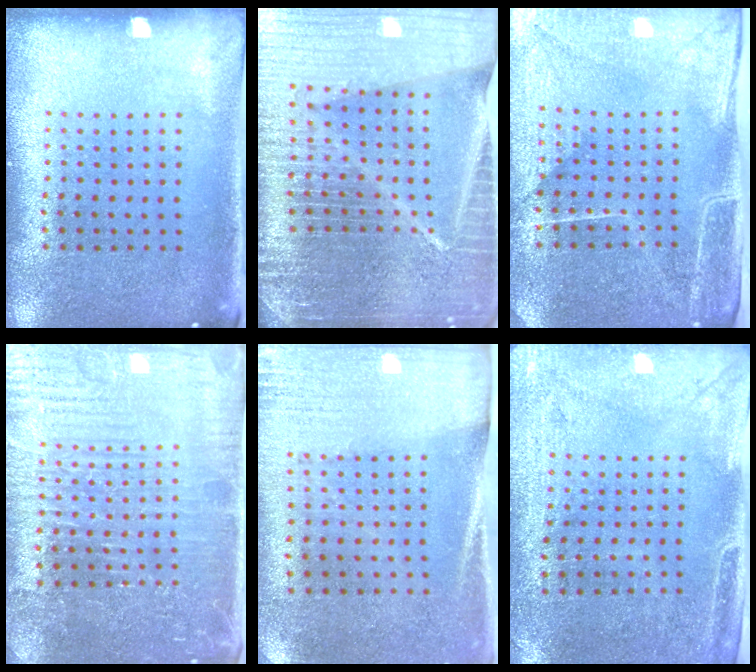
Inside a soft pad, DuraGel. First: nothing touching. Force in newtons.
{"total": 7.1, "press": 6.1, "slide": 3.7}
{"total": 4.4, "press": 3.8, "slide": 2.2}
{"total": 4.7, "press": 4.6, "slide": 1.3}
{"total": 2.7, "press": 2.3, "slide": 1.4}
{"total": 3.0, "press": 2.4, "slide": 1.7}